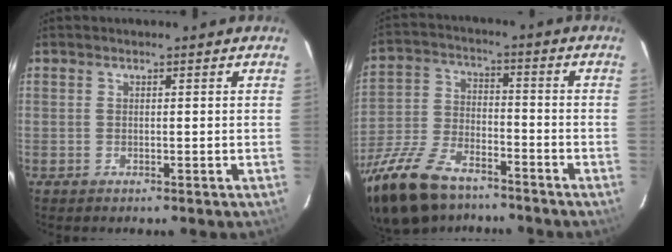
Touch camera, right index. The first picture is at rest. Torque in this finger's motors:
{"motor_torque": [1.72, -0.42, 0.71, 0.18]}